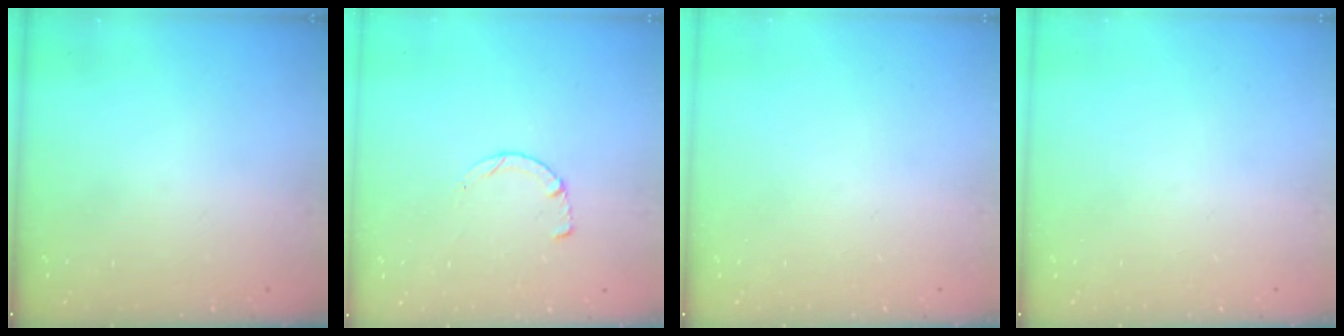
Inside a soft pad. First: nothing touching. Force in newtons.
{"total": 2.5, "press": 2.5, "slide": 0.3}
{"total": 0.0}
{"total": 0.0}